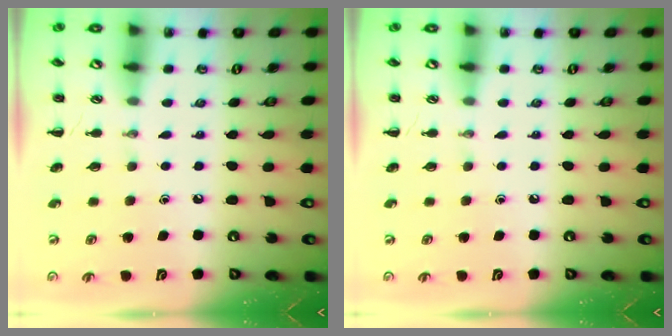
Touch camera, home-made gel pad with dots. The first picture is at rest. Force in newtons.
{"total": 0.0}